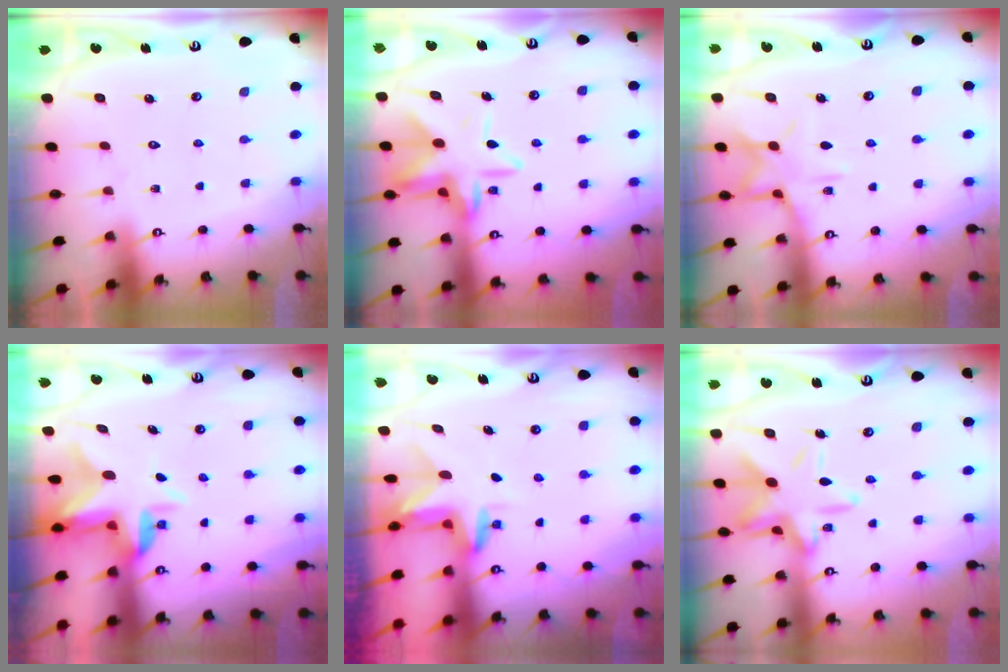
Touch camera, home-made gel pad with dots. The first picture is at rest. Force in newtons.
{"total": 12.3, "press": 12.2, "slide": 1.2}
{"total": 11.0, "press": 11.0, "slide": 0.7}
{"total": 5.2, "press": 5.0, "slide": 1.4}
{"total": 3.0, "press": 3.0, "slide": 0.2}
{"total": 14.7, "press": 14.7, "slide": 1.0}